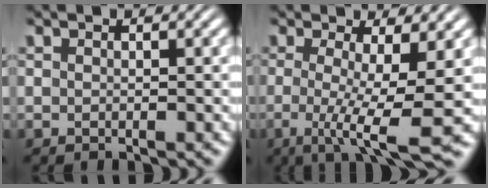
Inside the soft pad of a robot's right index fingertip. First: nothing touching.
{"total": 7.4, "force": [-4.2, 1.2, 5.9], "torque": [-0.107, -0.049, -0.045]}